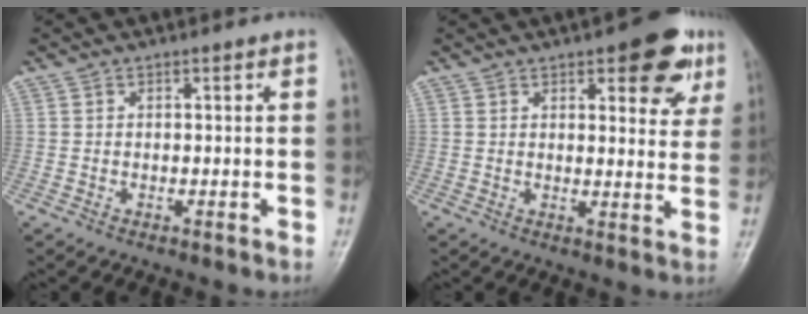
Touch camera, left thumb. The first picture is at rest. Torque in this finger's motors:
{"motor_torque": [1.42, 1.06, 1.03, -0.62, 0.02]}